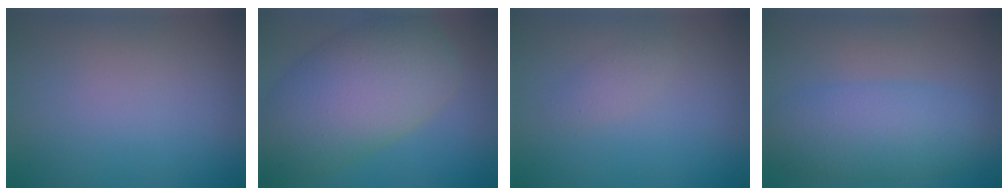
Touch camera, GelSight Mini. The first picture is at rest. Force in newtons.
{"total": 10.0, "press": 10.0, "slide": 0.4}
{"total": 1.1, "press": 1.1, "slide": 0.1}
{"total": 6.0, "press": 6.0, "slide": 0.1}